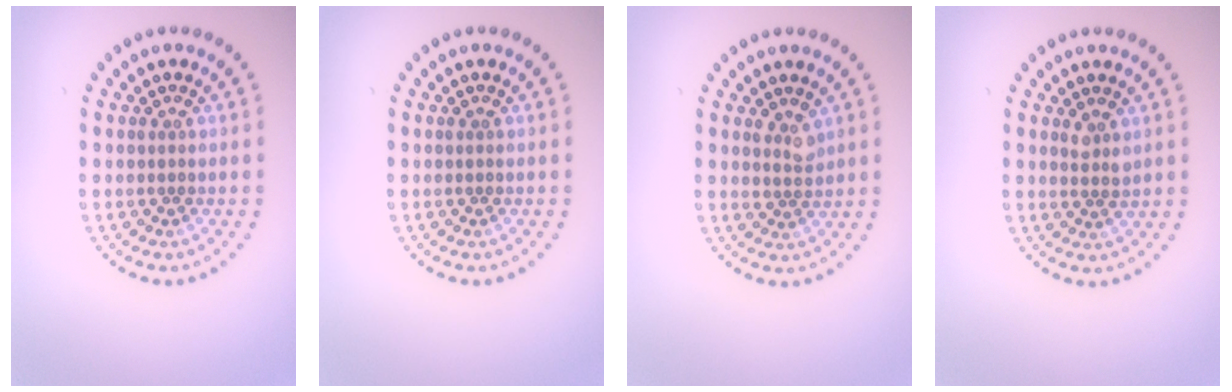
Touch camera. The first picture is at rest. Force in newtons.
{"total": 0.0}
{"total": 1.7, "press": 1.4, "slide": 1.0}
{"total": 1.2, "press": 1.1, "slide": 0.5}